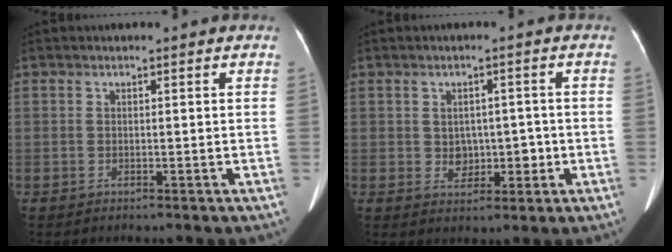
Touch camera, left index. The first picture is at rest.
{"total": 4.1, "force": [-0.7, 3.2, 2.5], "torque": [-0.033, 0.012, 0.001]}